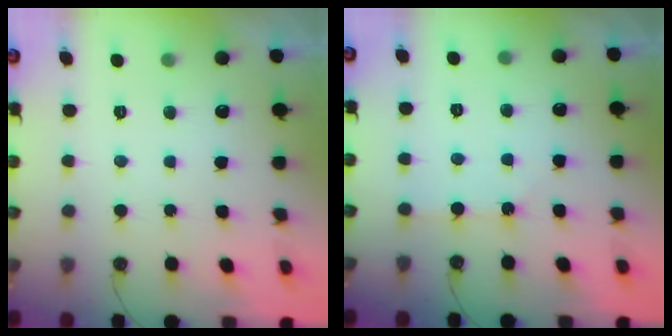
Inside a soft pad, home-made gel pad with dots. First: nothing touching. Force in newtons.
{"total": 2.3, "press": 2.3, "slide": 0.3}